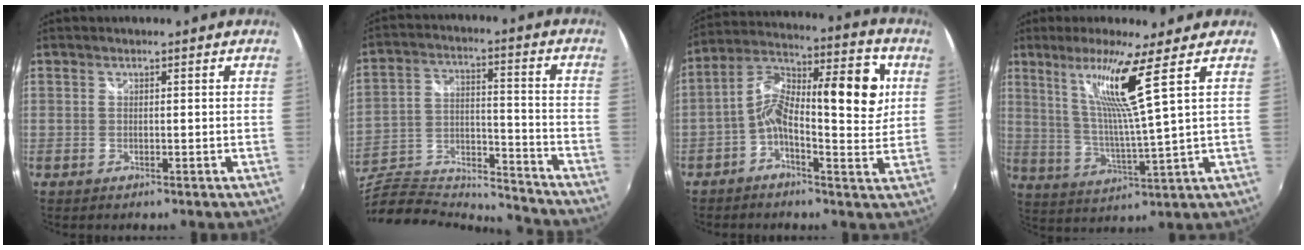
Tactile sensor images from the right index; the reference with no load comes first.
{"total": 18.0, "force": [-15.6, 5.4, 7.1], "torque": [-0.155, 0.007, -0.266]}
{"total": 14.6, "force": [1.0, 5.5, 13.5], "torque": [-0.221, 0.032, -0.001]}
{"total": 10.4, "force": [5.6, -2.0, 8.5], "torque": [-0.153, -0.003, 0.113]}